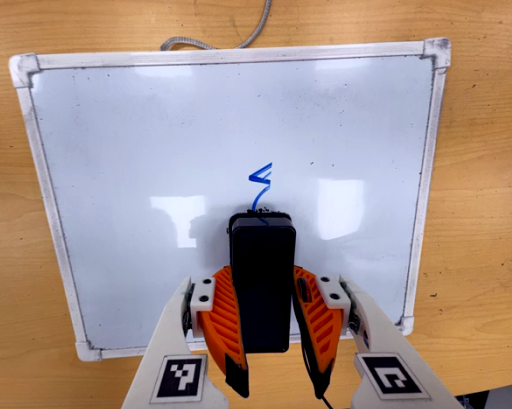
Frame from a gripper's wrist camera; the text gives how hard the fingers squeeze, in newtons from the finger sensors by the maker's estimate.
{"total": 8.3, "left": 6.0, "right": 10.5}